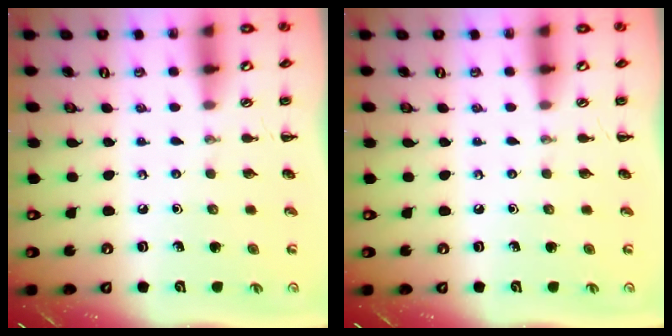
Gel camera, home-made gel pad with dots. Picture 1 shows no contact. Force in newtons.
{"total": 0.0}